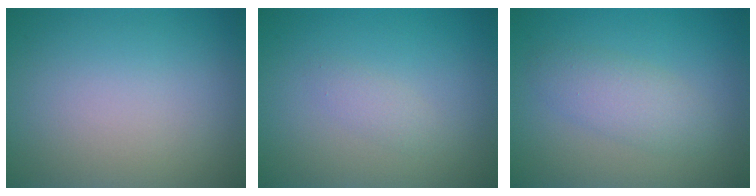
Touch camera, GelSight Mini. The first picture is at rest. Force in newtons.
{"total": 1.0, "press": 1.0, "slide": 0.1}
{"total": 2.6, "press": 2.6, "slide": 0.0}